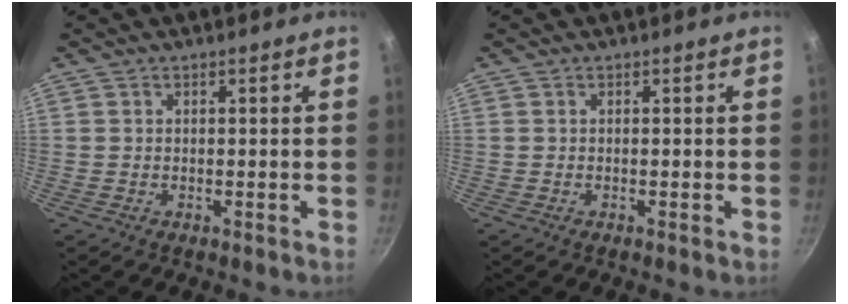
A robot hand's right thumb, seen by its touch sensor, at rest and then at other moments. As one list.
[{"total": 0.0}]